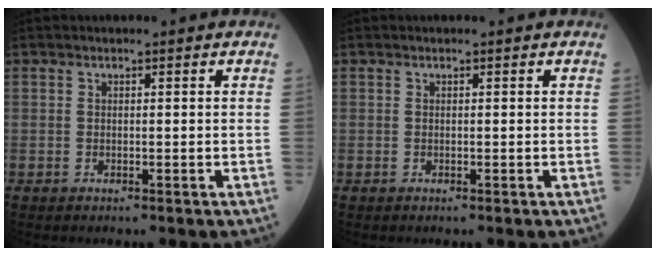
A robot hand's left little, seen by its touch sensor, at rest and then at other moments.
{"total": 0.0}